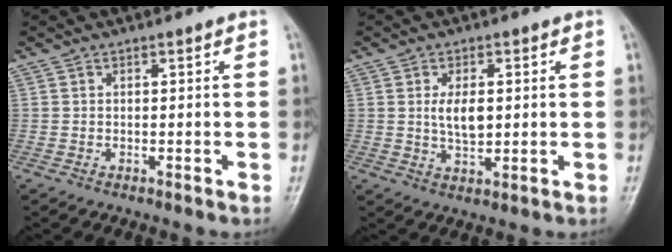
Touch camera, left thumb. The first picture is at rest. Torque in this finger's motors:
{"motor_torque": [0.07, 0.10, 0.79, -0.08, 0.01]}